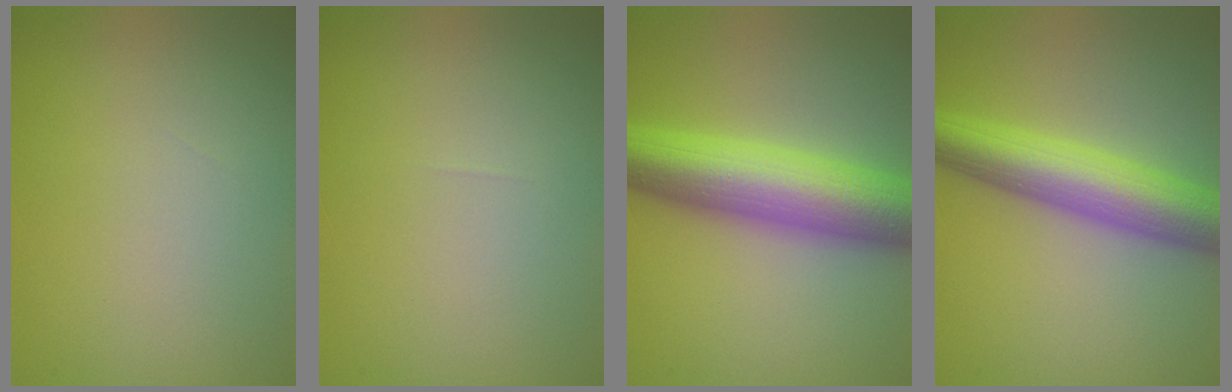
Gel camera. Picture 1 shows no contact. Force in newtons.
{"total": 0.0}
{"total": 9.7, "press": 9.7, "slide": 0.2}
{"total": 7.5, "press": 7.5, "slide": 0.1}